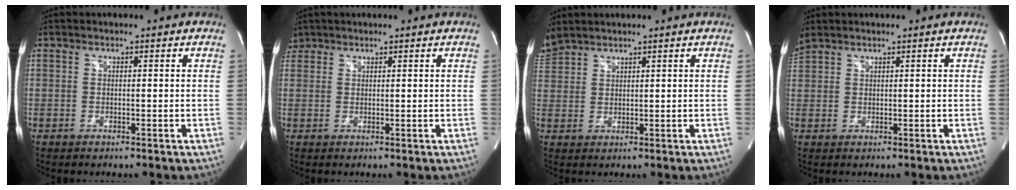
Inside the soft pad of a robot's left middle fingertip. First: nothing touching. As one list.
[{"total": 2.0, "force": [1.6, 1.2, -0.2], "torque": [0.007, 0.010, 0.032]}, {"total": 3.7, "force": [3.6, 0.4, 0.4], "torque": [-0.025, 0.018, 0.083]}, {"total": 2.2, "force": [2.2, 0.2, 0.4], "torque": [-0.028, 0.021, 0.054]}]